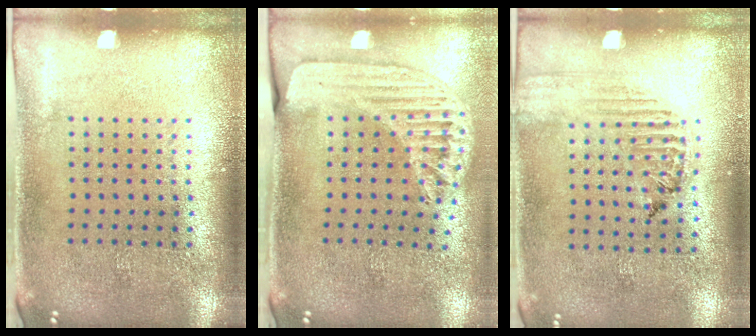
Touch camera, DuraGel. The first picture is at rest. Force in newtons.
{"total": 1.6, "press": 1.5, "slide": 0.4}
{"total": 1.5, "press": 1.5, "slide": 0.3}